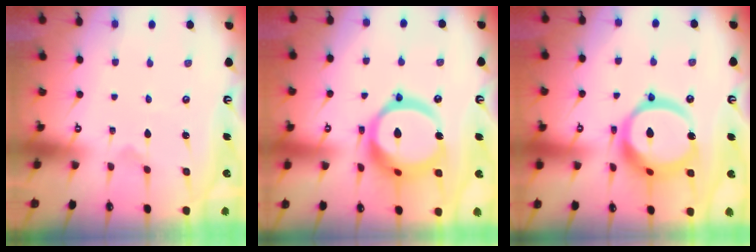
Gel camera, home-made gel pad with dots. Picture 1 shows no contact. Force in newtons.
{"total": 20.8, "press": 20.7, "slide": 2.4}
{"total": 18.0, "press": 17.9, "slide": 1.9}